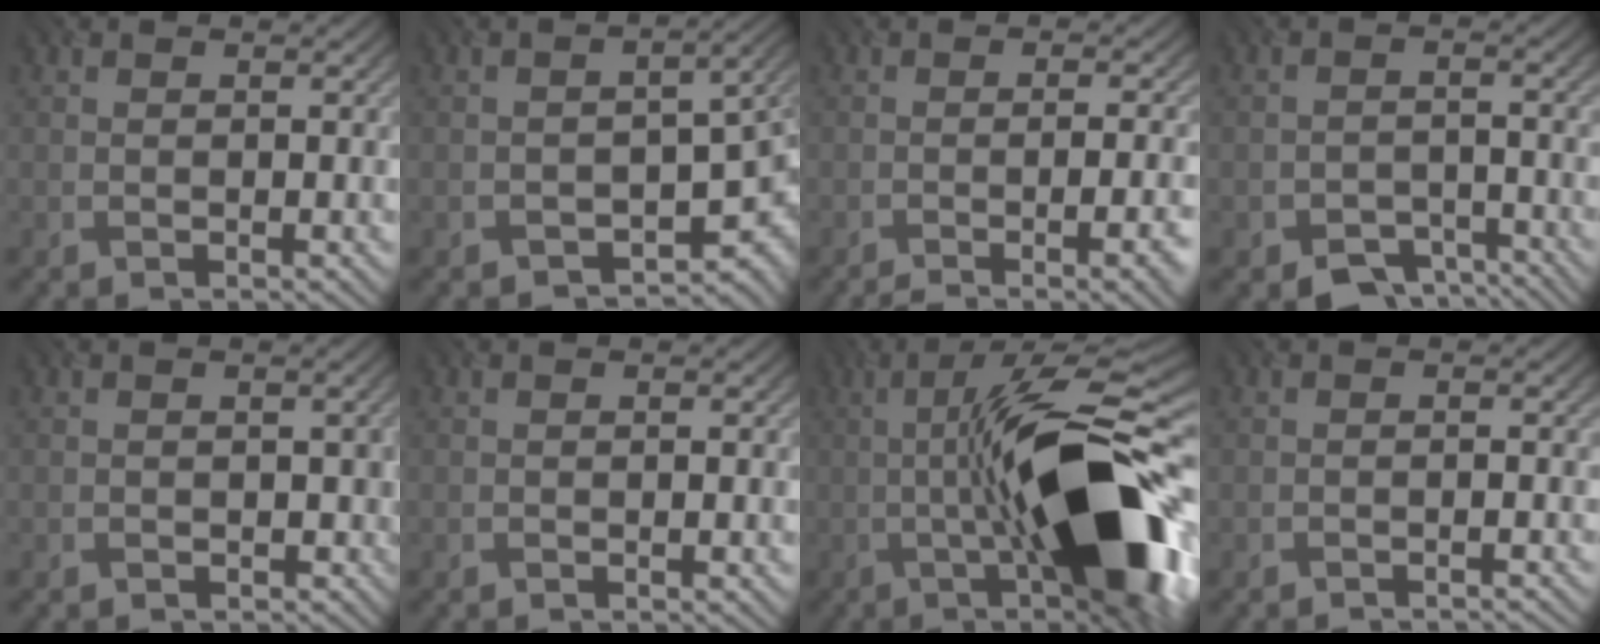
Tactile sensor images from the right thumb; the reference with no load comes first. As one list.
[{"total": 8.0, "force": [-3.2, 4.8, 5.6], "torque": [-0.057, -0.028, -0.039]}, {"total": 8.3, "force": [-3.8, 2.1, 7.0], "torque": [-0.094, -0.001, -0.052]}, {"total": 4.8, "force": [-3.6, 2.5, 2.0], "torque": [-0.030, -0.009, -0.060]}, {"total": 1.5, "force": [-0.7, 1.2, 0.6], "torque": [-0.012, -0.006, -0.008]}, {"total": 0.7, "force": [-0.4, 0.1, 0.6], "torque": [-0.008, 0.002, -0.006]}, {"total": 18.5, "force": [-2.6, 4.7, 17.7], "torque": [-0.257, 0.023, -0.035]}, {"total": 1.5, "force": [-1.3, 0.1, 0.7], "torque": [-0.004, 0.004, -0.025]}]